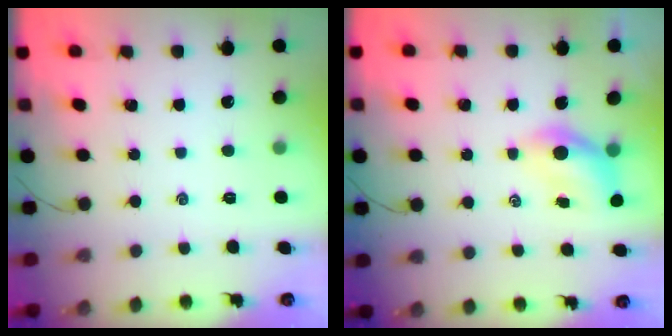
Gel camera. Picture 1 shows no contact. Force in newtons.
{"total": 5.1, "press": 5.0, "slide": 1.2}